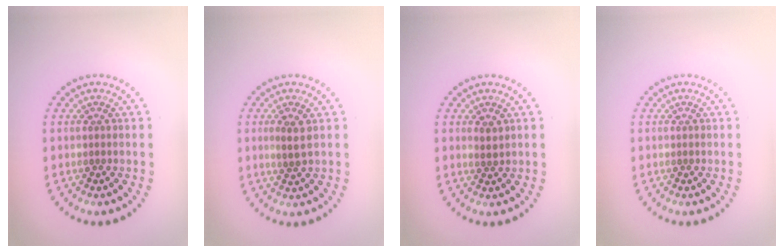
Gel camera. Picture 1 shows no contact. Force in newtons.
{"total": 1.6, "press": 1.5, "slide": 0.6}
{"total": 1.0, "press": 0.8, "slide": 0.5}
{"total": 0.0}